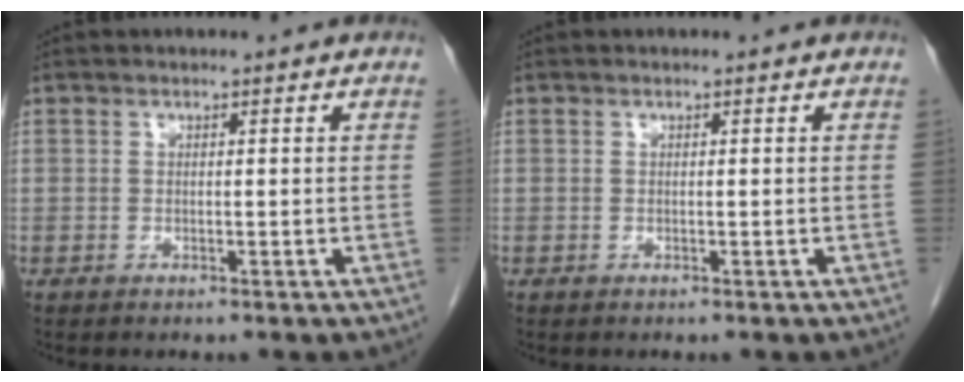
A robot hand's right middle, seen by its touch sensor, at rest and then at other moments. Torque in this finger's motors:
{"motor_torque": [-0.01, -0.01, 0.00, 0.00]}